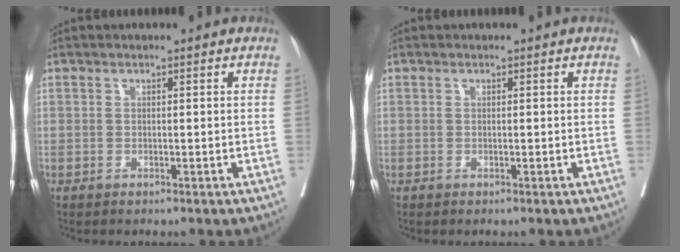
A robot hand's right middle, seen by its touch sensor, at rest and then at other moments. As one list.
[{"total": 0.0}]